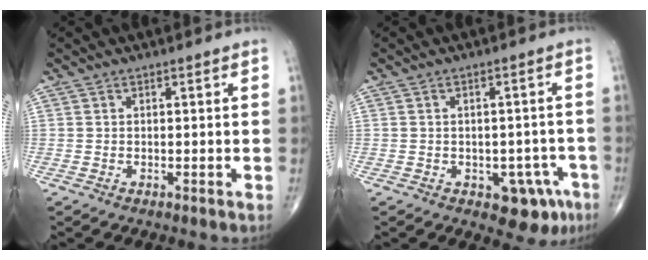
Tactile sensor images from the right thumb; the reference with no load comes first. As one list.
[{"total": 7.4, "force": [-3.5, 4.4, 4.8], "torque": [-0.029, 0.019, -0.036]}]